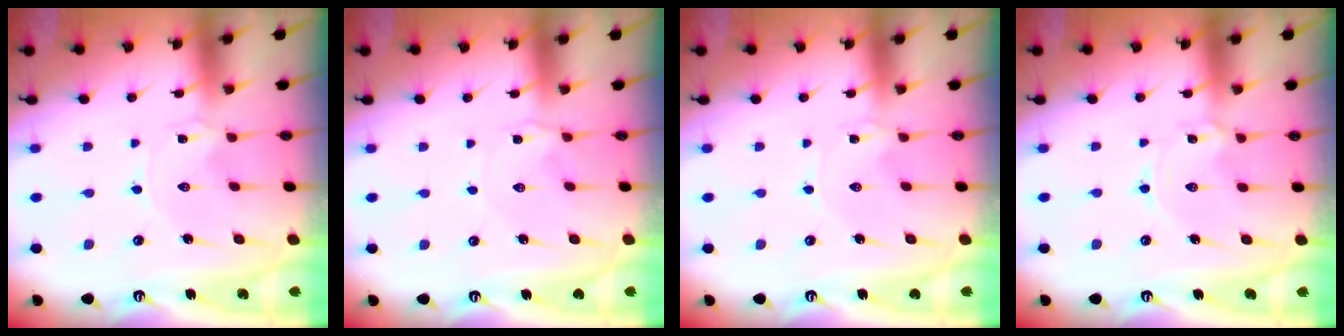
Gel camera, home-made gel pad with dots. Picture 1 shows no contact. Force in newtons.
{"total": 0.8, "press": 0.7, "slide": 0.3}
{"total": 0.7, "press": 0.7, "slide": 0.1}
{"total": 1.5, "press": 1.5, "slide": 0.2}